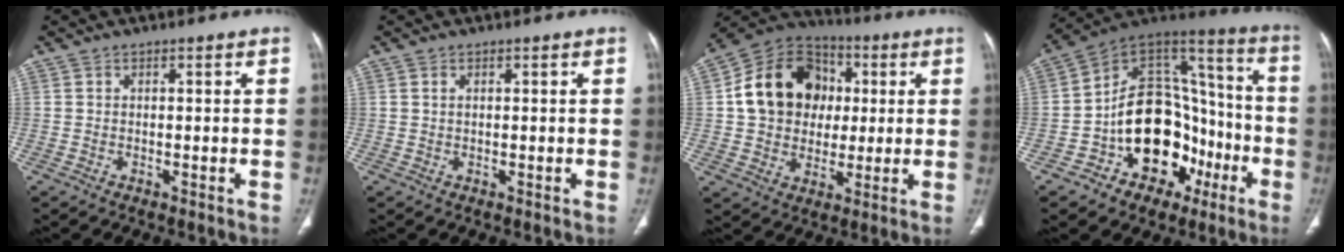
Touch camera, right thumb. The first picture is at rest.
{"total": 0.6, "force": [0.2, 0.3, 0.5], "torque": [-0.013, 0.005, 0.006]}
{"total": 17.3, "force": [2.1, 14.3, 9.6], "torque": [-0.135, 0.020, 0.032]}
{"total": 23.7, "force": [-7.9, 16.1, 15.5], "torque": [-0.193, 0.086, -0.110]}